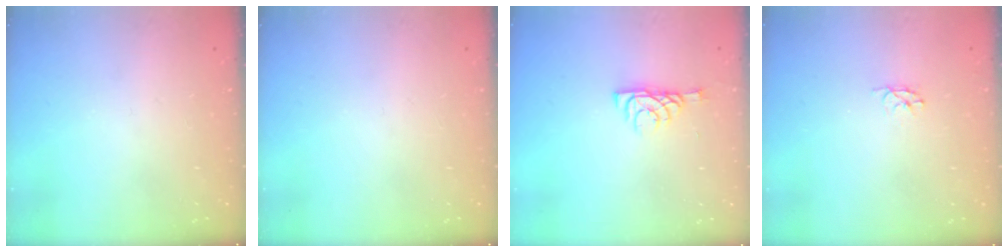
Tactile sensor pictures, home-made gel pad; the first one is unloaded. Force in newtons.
{"total": 0.0}
{"total": 6.0, "press": 6.0, "slide": 0.7}
{"total": 2.9, "press": 2.9, "slide": 0.3}